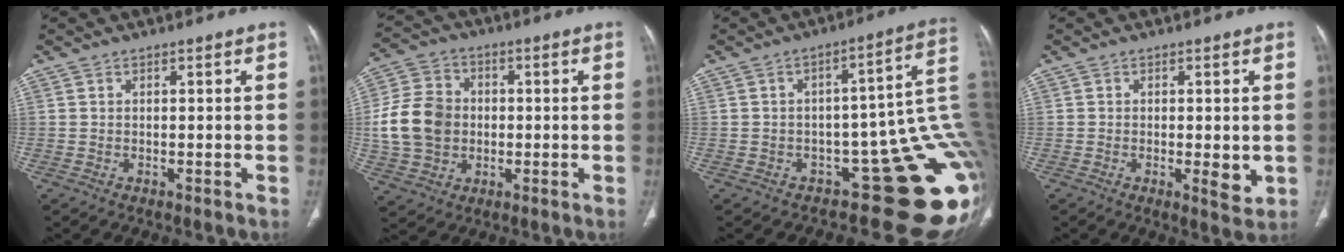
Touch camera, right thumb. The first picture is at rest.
{"total": 13.1, "force": [-0.4, 10.8, 7.4], "torque": [-0.129, 0.018, -0.005]}
{"total": 17.8, "force": [-3.1, 8.6, 15.2], "torque": [-0.082, 0.063, -0.036]}
{"total": 4.2, "force": [-0.6, 1.5, 3.8], "torque": [-0.052, -0.011, -0.006]}